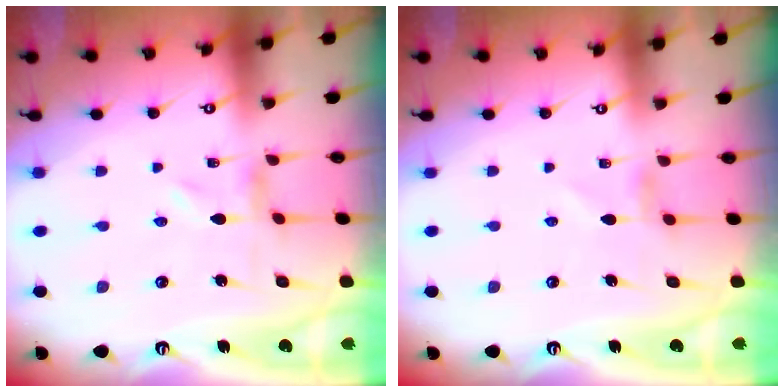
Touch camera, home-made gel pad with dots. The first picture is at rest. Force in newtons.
{"total": 2.8, "press": 2.8, "slide": 0.3}